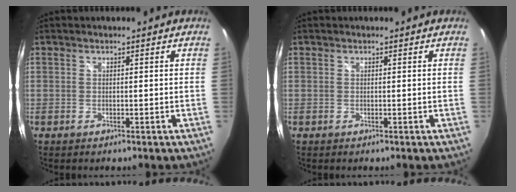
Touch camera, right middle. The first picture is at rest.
{"total": 0.0}